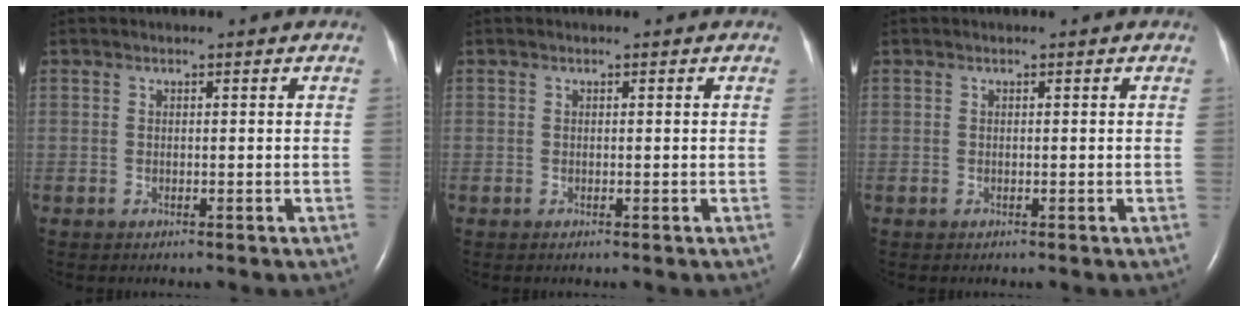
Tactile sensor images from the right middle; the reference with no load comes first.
{"total": 0.0}
{"total": 0.0}